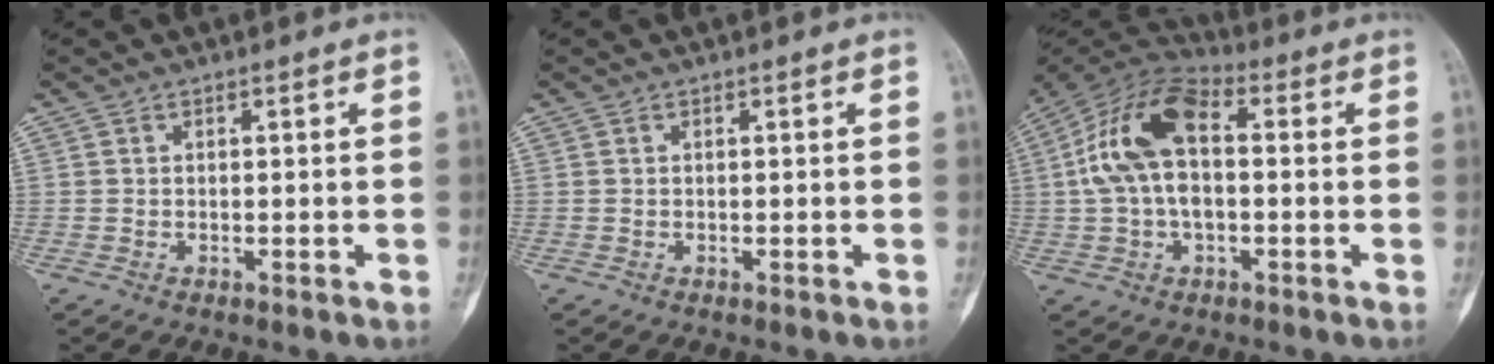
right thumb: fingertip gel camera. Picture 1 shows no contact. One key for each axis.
{"total": 0.0}
{"total": 15.0, "fx": 1.5, "fy": 8.0, "fz": 12.6, "tx": -0.245, "ty": 0.040, "tz": 0.018}